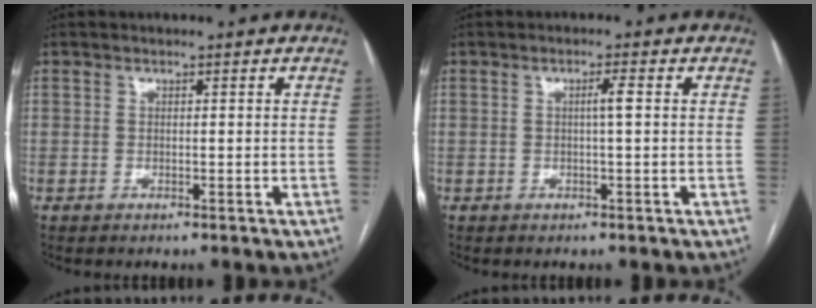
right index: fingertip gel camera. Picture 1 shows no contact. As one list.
[{"total": 1.8, "force": [0.3, -0.2, 1.8], "torque": [-0.031, 0.002, 0.004]}]